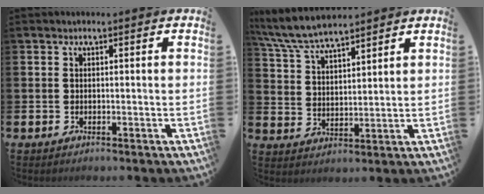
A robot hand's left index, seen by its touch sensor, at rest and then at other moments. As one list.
[{"total": 7.0, "force": [6.6, 1.0, 2.0], "torque": [-0.068, -0.025, 0.122]}]